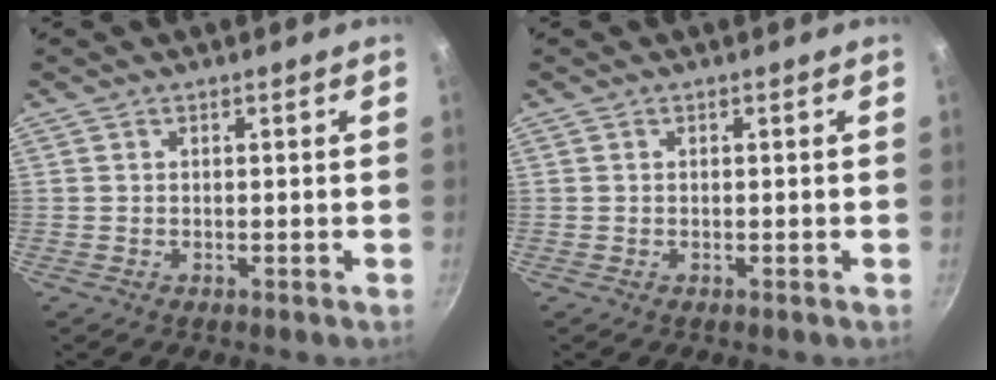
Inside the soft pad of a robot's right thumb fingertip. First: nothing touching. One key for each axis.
{"total": 0.0}